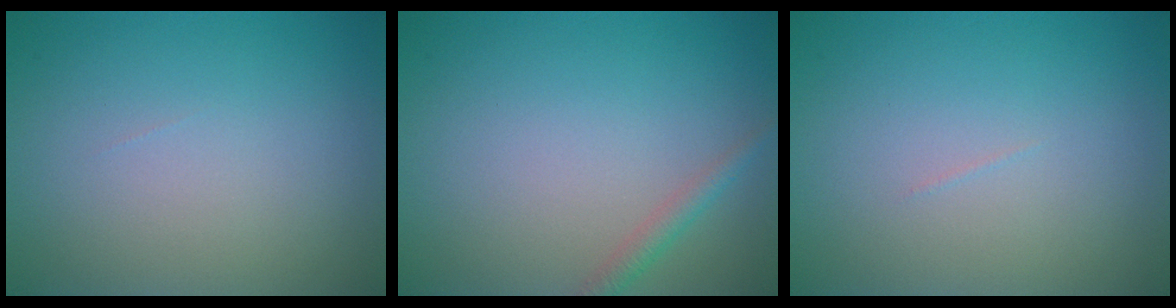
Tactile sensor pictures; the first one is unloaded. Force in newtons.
{"total": 1.4, "press": 1.4, "slide": 0.1}
{"total": 0.0}